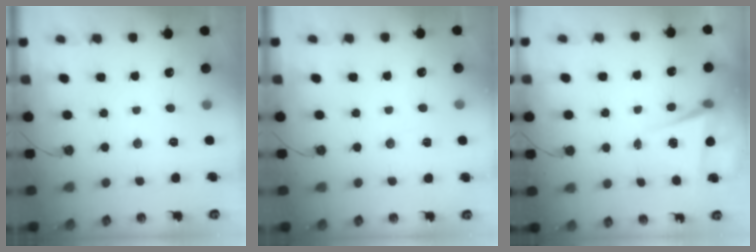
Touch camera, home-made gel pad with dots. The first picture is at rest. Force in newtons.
{"total": 3.3, "press": 3.0, "slide": 1.5}
{"total": 5.3, "press": 4.0, "slide": 3.6}